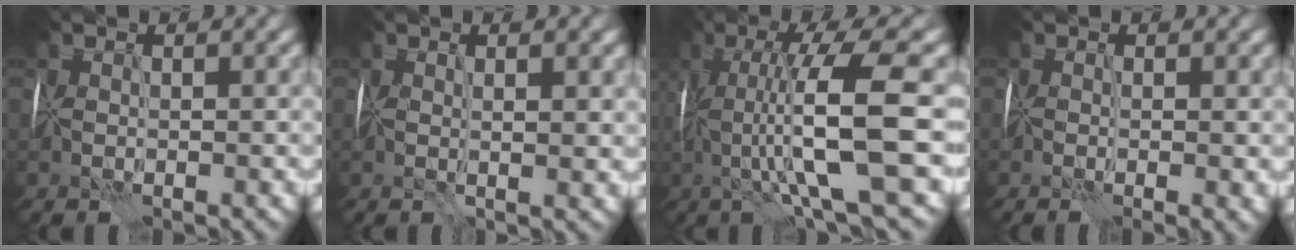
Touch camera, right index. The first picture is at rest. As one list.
[{"total": 1.8, "force": [0.4, 0.3, 1.7], "torque": [-0.027, -0.004, 0.006]}, {"total": 9.5, "force": [-1.5, 1.3, 9.3], "torque": [-0.140, 0.002, -0.025]}, {"total": 1.4, "force": [-0.2, 0.2, 1.4], "torque": [-0.021, -0.002, -0.007]}]